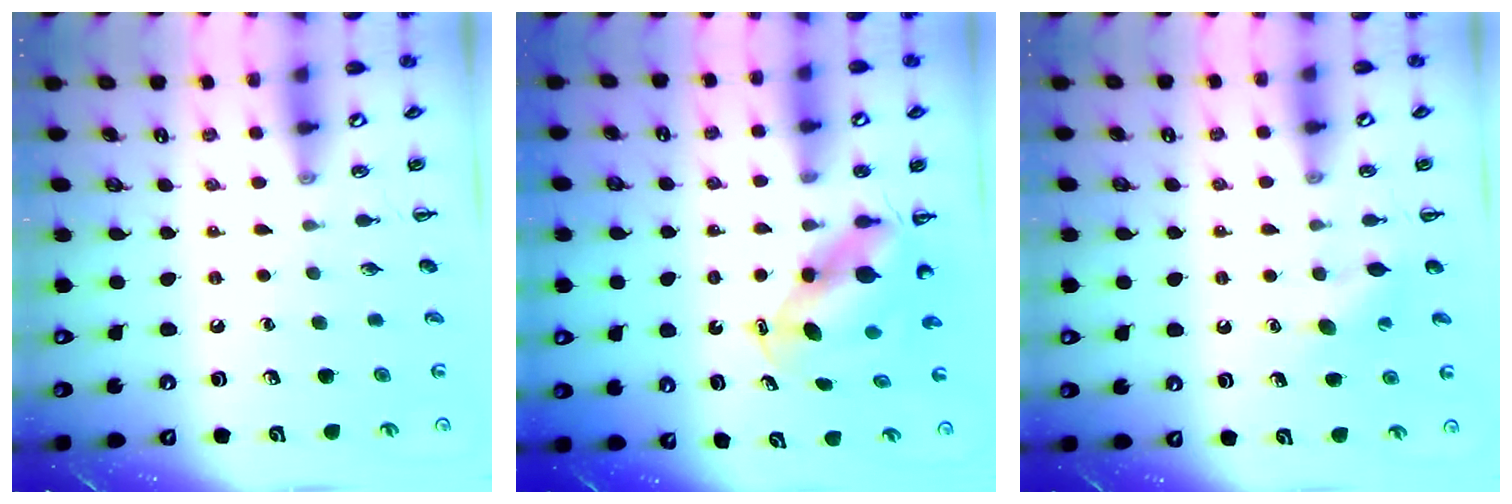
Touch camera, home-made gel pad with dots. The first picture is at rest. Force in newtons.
{"total": 5.8, "press": 5.7, "slide": 1.3}
{"total": 4.3, "press": 4.1, "slide": 1.1}